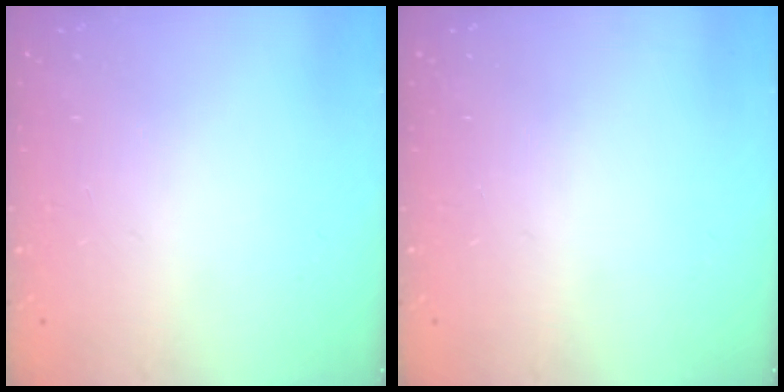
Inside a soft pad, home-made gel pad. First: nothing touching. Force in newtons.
{"total": 0.0}